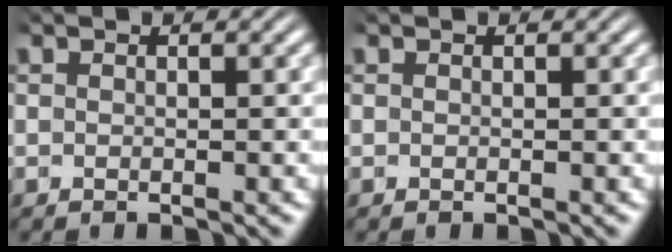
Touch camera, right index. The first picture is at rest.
{"total": 0.0}